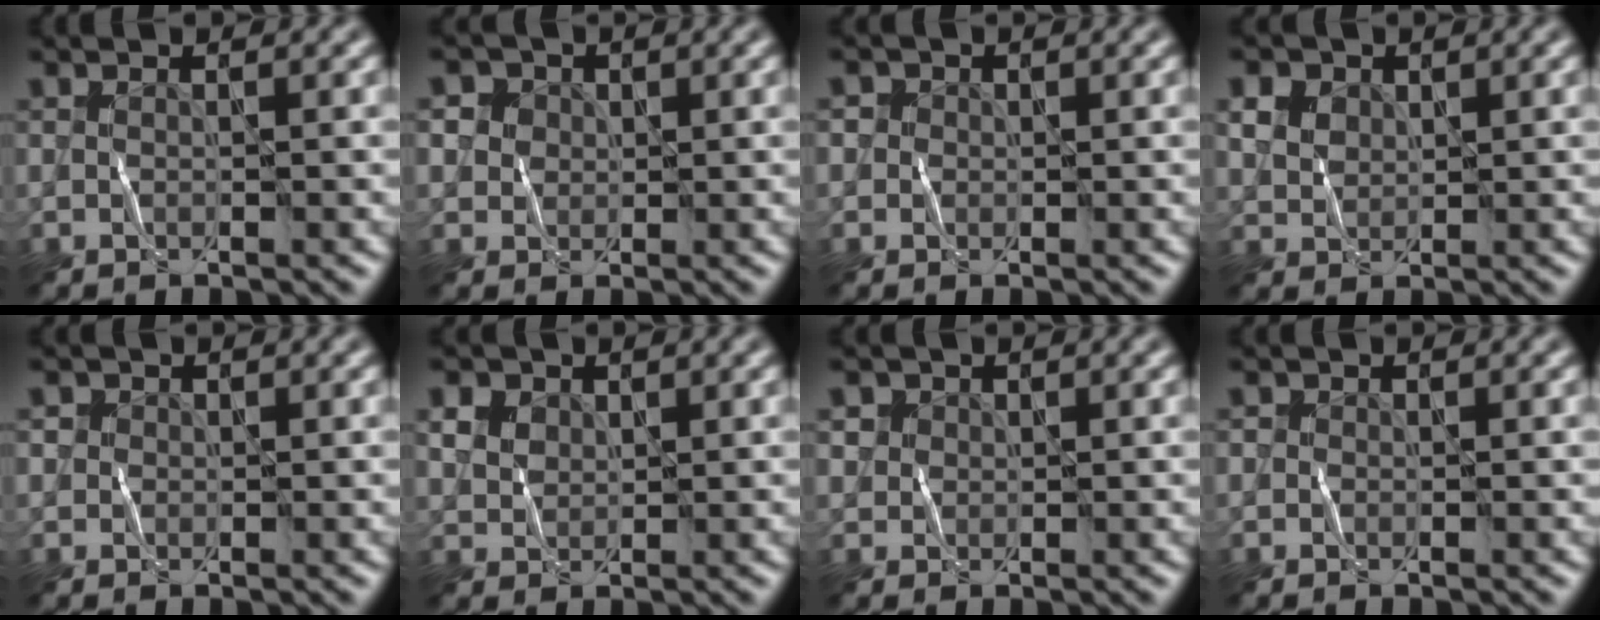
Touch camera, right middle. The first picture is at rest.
{"total": 3.1, "force": [1.7, 2.6, 0.6], "torque": [-0.021, 0.008, 0.012]}
{"total": 1.1, "force": [0.4, 1.0, 0.2], "torque": [0.009, 0.001, -0.010]}
{"total": 3.2, "force": [2.0, 2.3, 0.9], "torque": [-0.040, 0.012, 0.029]}
{"total": 0.8, "force": [0.3, 0.7, 0.0], "torque": [0.006, -0.003, -0.005]}
{"total": 2.6, "force": [1.7, 1.9, 0.6], "torque": [-0.027, 0.010, 0.020]}
{"total": 1.6, "force": [1.0, 1.3, 0.0], "torque": [-0.002, 0.008, 0.003]}
{"total": 0.5, "force": [0.1, 0.5, 0.1], "torque": [0.003, -0.004, -0.006]}